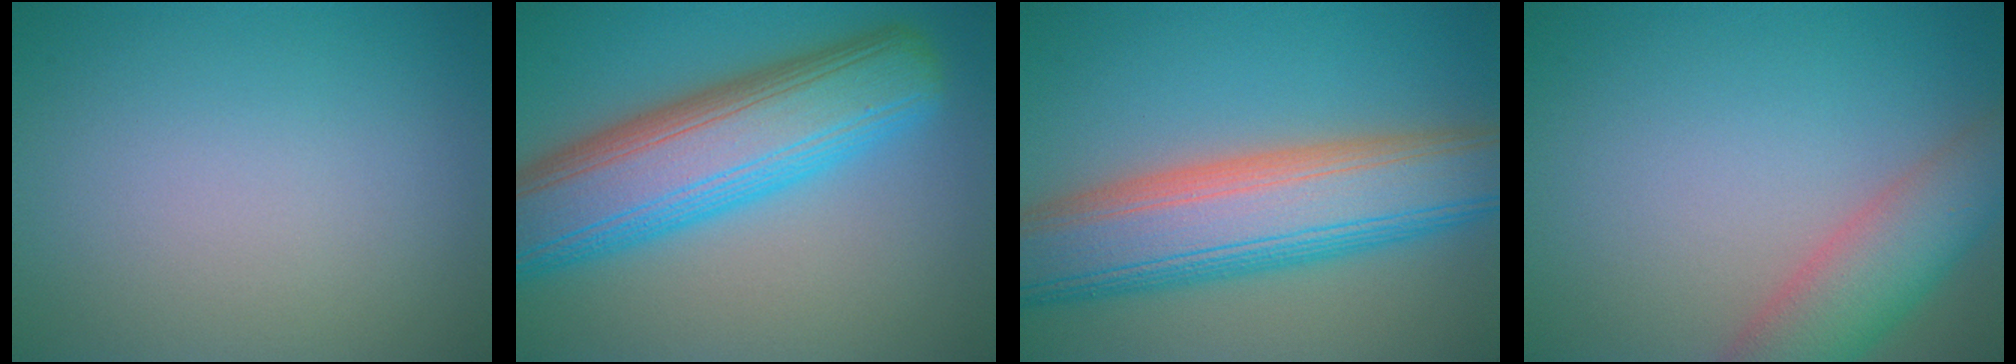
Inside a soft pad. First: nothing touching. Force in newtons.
{"total": 11.5, "press": 11.5, "slide": 0.5}
{"total": 11.4, "press": 11.4, "slide": 0.4}
{"total": 5.7, "press": 5.7, "slide": 0.2}